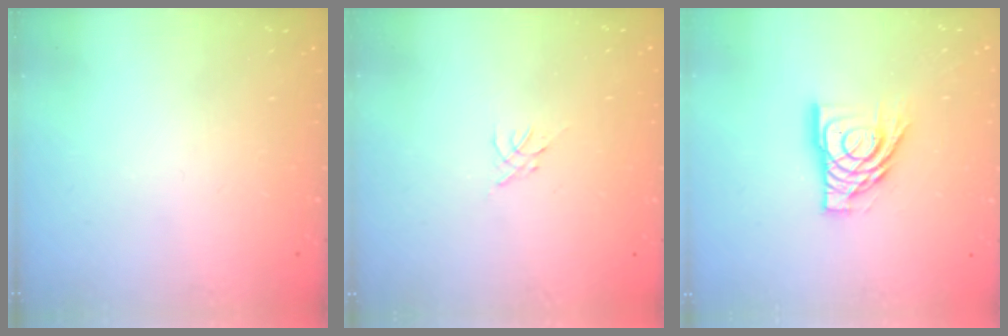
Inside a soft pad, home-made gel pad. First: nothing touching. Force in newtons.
{"total": 0.0}
{"total": 12.2, "press": 12.2, "slide": 1.1}